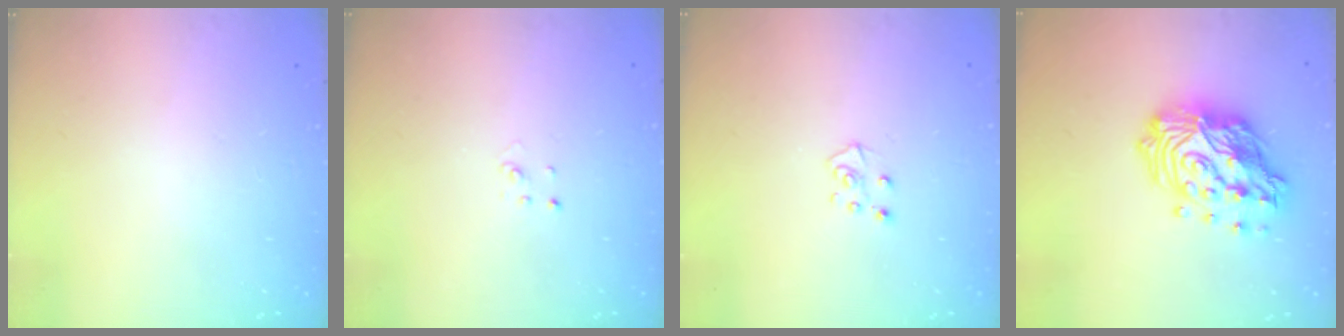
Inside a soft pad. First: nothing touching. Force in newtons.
{"total": 2.0, "press": 2.0, "slide": 0.1}
{"total": 5.1, "press": 5.1, "slide": 0.4}
{"total": 18.6, "press": 18.5, "slide": 1.9}